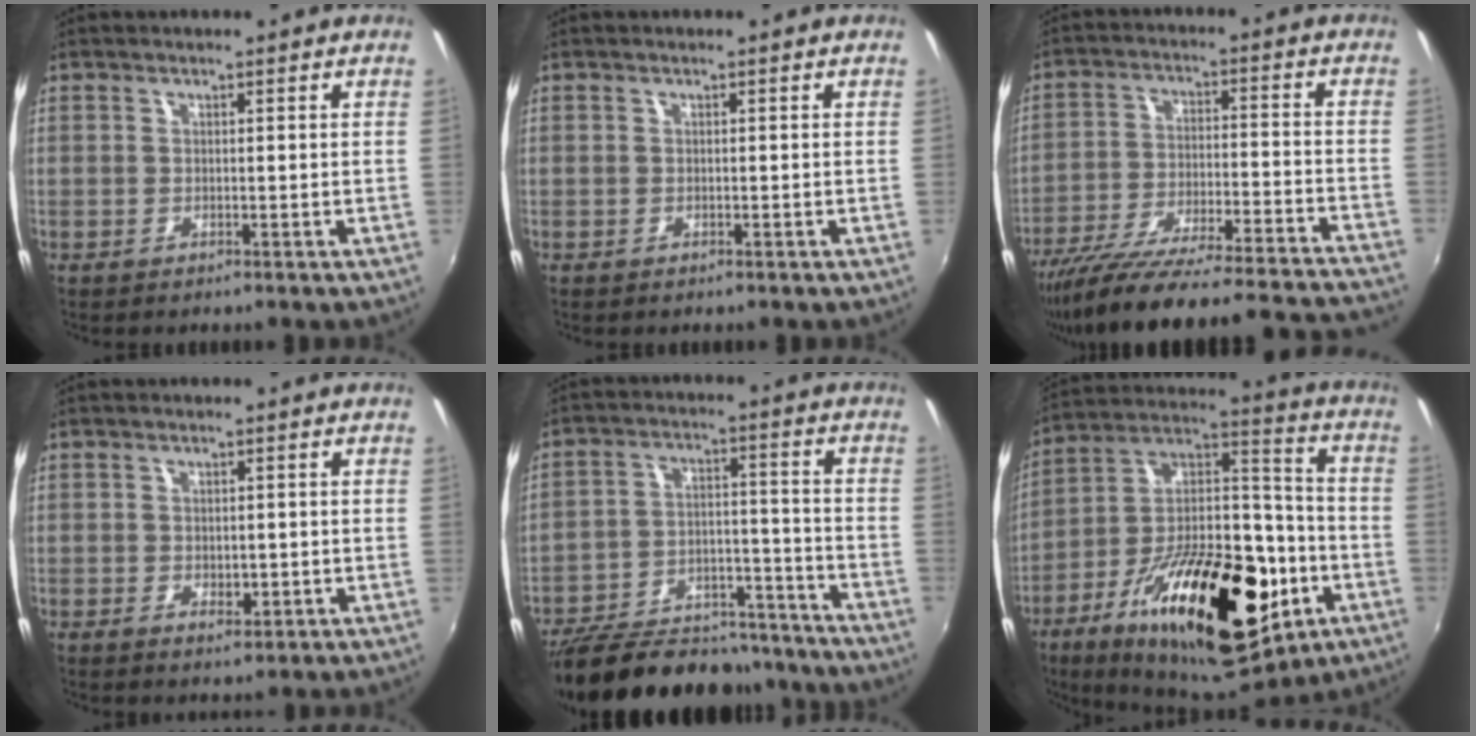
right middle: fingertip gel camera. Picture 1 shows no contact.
{"total": 0.0}
{"total": 31.4, "force": [-28.6, 1.0, 13.0], "torque": [-0.209, -0.071, -0.417]}
{"total": 2.4, "force": [-0.6, 1.6, 1.7], "torque": [-0.027, -0.004, -0.008]}
{"total": 21.4, "force": [-18.4, 8.8, 6.4], "torque": [-0.139, 0.044, -0.253]}
{"total": 31.7, "force": [-13.4, 14.7, 24.7], "torque": [-0.413, 0.003, -0.200]}